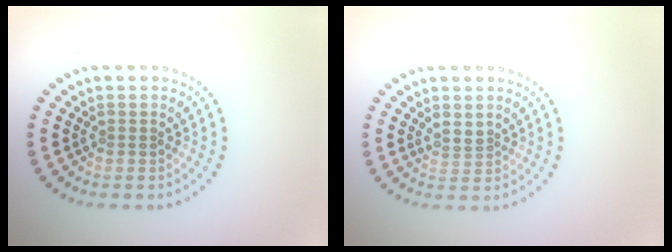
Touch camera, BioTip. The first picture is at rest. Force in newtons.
{"total": 1.6, "press": 1.2, "slide": 1.0}